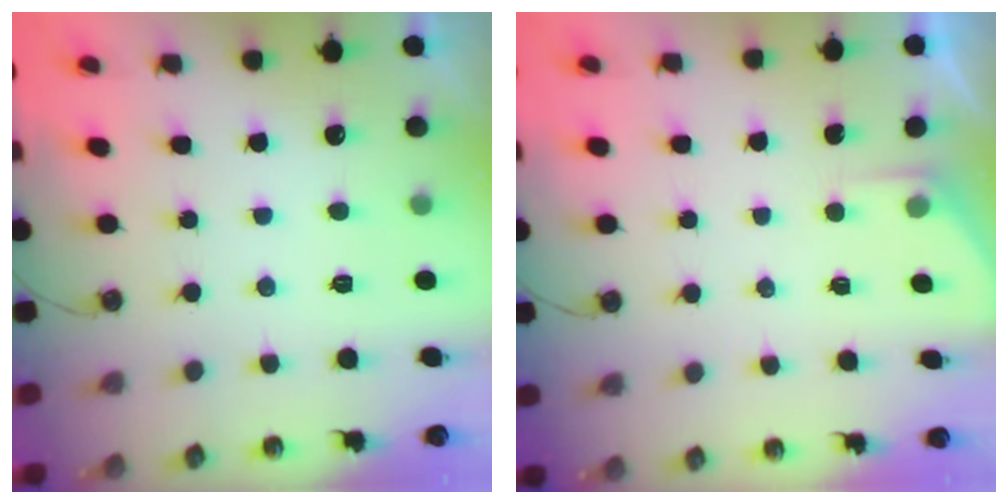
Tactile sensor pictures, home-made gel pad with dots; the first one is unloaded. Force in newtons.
{"total": 1.4, "press": 1.3, "slide": 0.2}